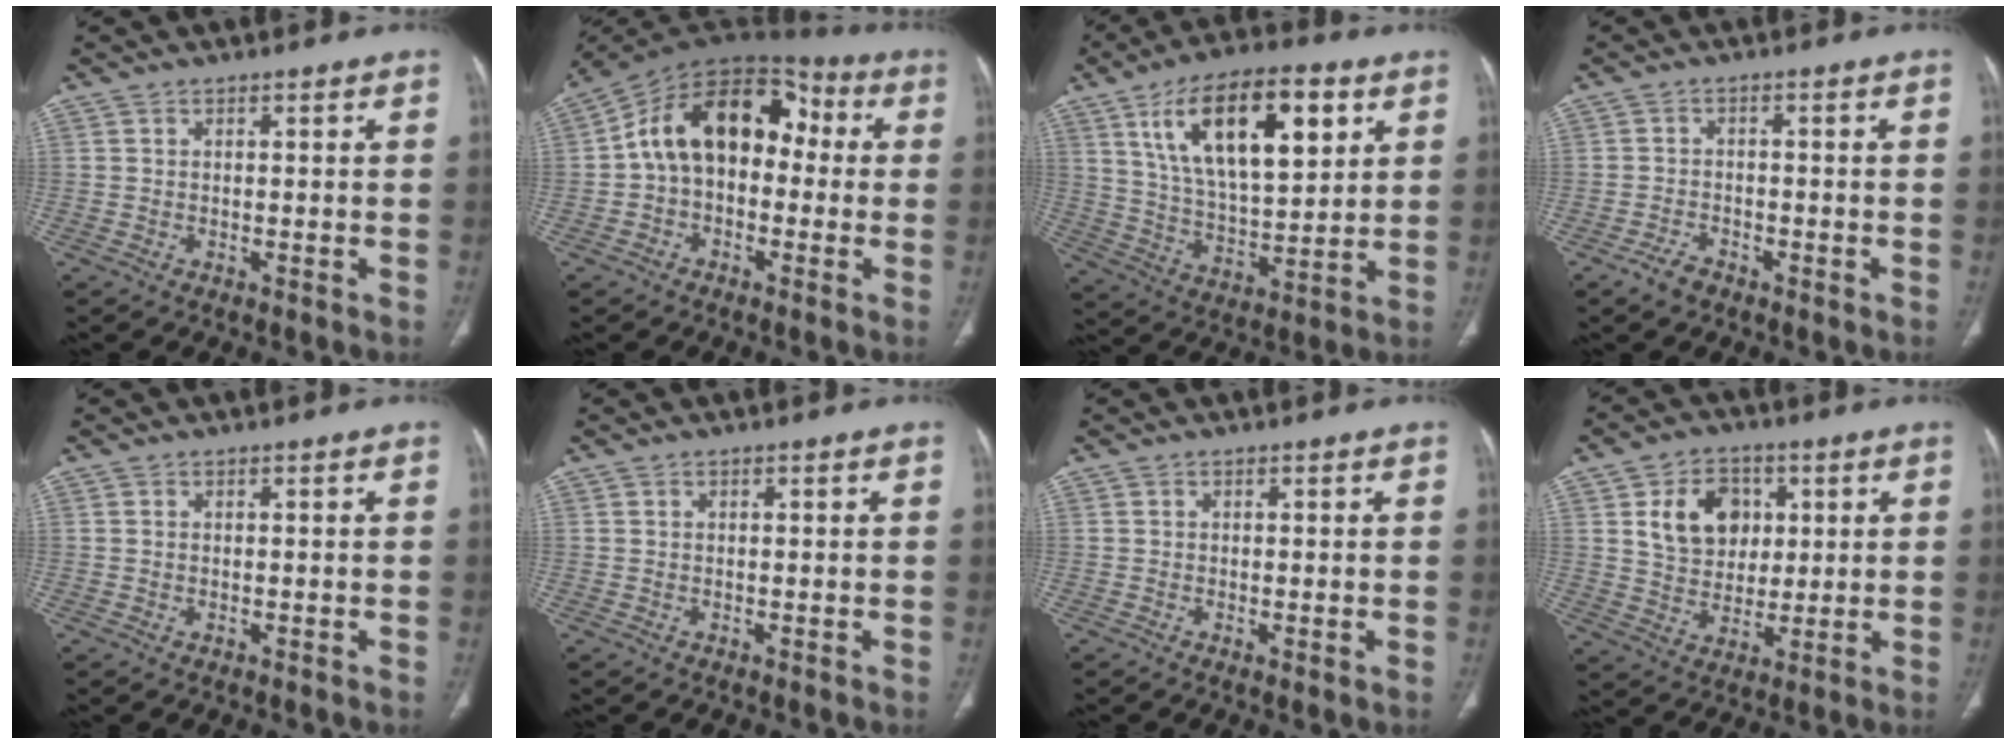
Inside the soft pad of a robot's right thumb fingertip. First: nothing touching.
{"total": 16.4, "force": [0.5, 11.1, 12.0], "torque": [-0.164, 0.056, -0.007]}
{"total": 21.2, "force": [8.7, 9.2, 17.0], "torque": [-0.256, -0.026, 0.152]}
{"total": 3.1, "force": [-2.2, 1.6, 1.4], "torque": [-0.030, 0.011, -0.037]}
{"total": 0.0}
{"total": 0.0}
{"total": 1.0, "force": [-0.2, 0.3, 0.9], "torque": [-0.021, -0.005, -0.004]}
{"total": 11.4, "force": [3.3, 8.9, 6.4], "torque": [-0.069, -0.007, 0.062]}